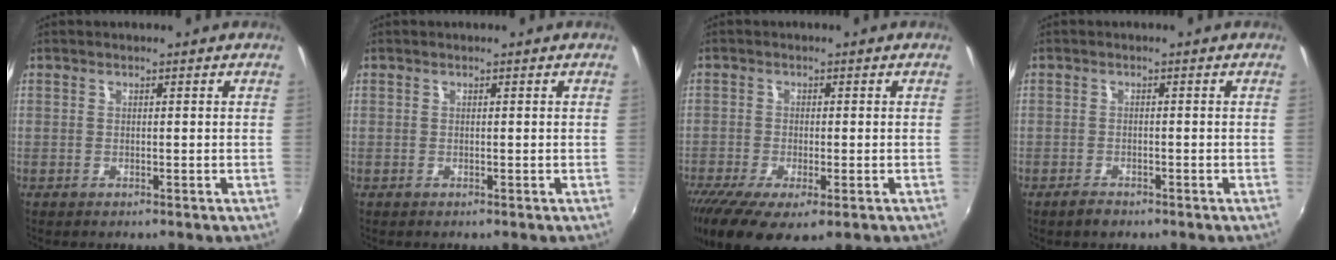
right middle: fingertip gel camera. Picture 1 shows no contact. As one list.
[{"total": 0.0}, {"total": 10.8, "force": [-6.1, 3.5, 8.1], "torque": [-0.173, -0.051, -0.102]}, {"total": 2.0, "force": [-1.6, 0.8, 0.8], "torque": [-0.022, -0.003, -0.029]}]